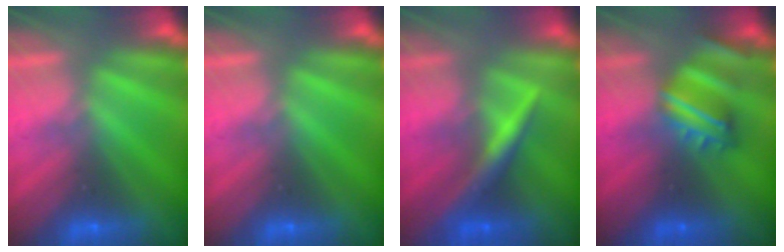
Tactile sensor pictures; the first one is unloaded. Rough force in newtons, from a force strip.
{"total": 0.0}
{"total": 2.4}
{"total": 4.7}